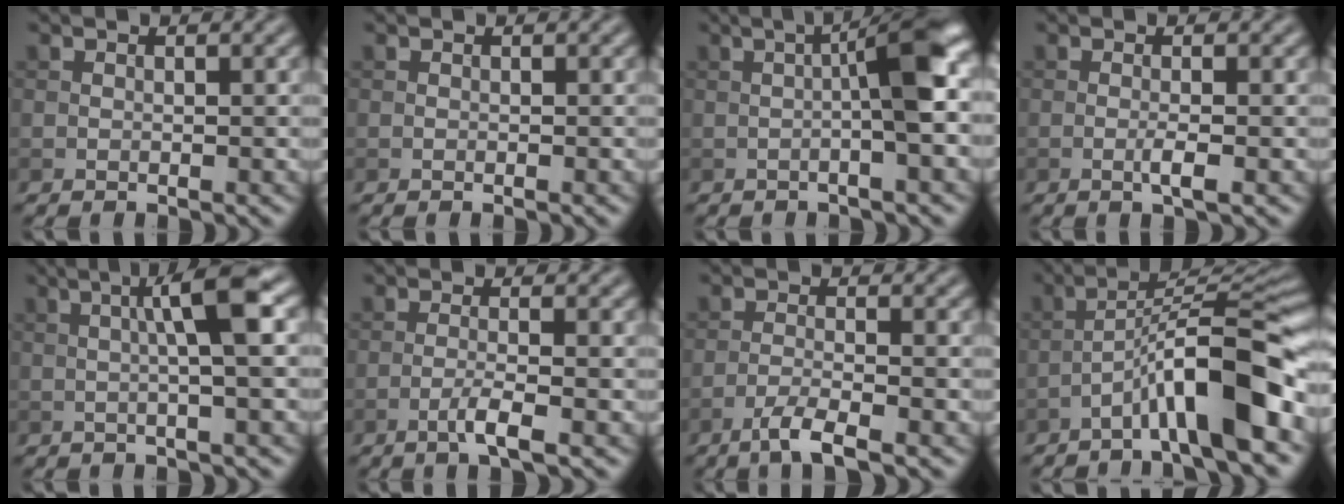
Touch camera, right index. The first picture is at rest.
{"total": 0.0}
{"total": 6.0, "force": [0.1, 0.8, 6.0], "torque": [-0.087, 0.016, -0.004]}
{"total": 1.8, "force": [-0.4, 0.2, 1.7], "torque": [-0.032, 0.000, -0.012]}
{"total": 5.4, "force": [0.8, 0.6, 5.3], "torque": [-0.082, 0.016, 0.010]}
{"total": 2.5, "force": [-1.1, 0.3, 2.2], "torque": [-0.038, 0.008, -0.029]}
{"total": 3.2, "force": [-2.1, 0.4, 2.3], "torque": [-0.043, 0.003, -0.048]}
{"total": 9.3, "force": [-4.6, 1.4, 8.0], "torque": [-0.123, 0.028, -0.078]}